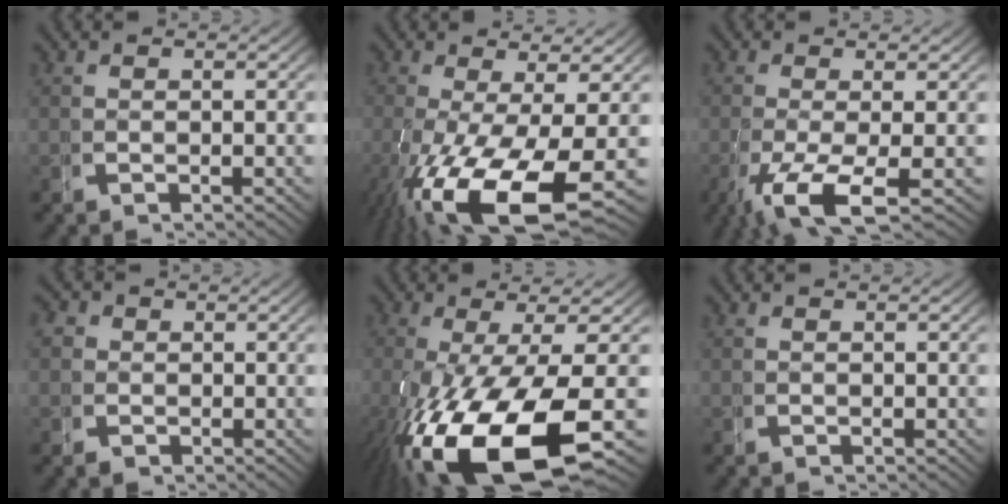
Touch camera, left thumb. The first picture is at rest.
{"total": 12.7, "force": [-3.7, 6.1, 10.5], "torque": [-0.204, -0.055, -0.024]}
{"total": 7.3, "force": [-3.4, 3.0, 5.7], "torque": [-0.120, -0.035, -0.036]}
{"total": 2.7, "force": [-0.1, 2.7, 0.7], "torque": [-0.003, -0.002, -0.009]}
{"total": 14.6, "force": [-3.8, 6.7, 12.4], "torque": [-0.255, -0.050, -0.024]}
{"total": 0.6, "force": [0.3, -0.5, -0.2], "torque": [0.008, -0.002, 0.006]}